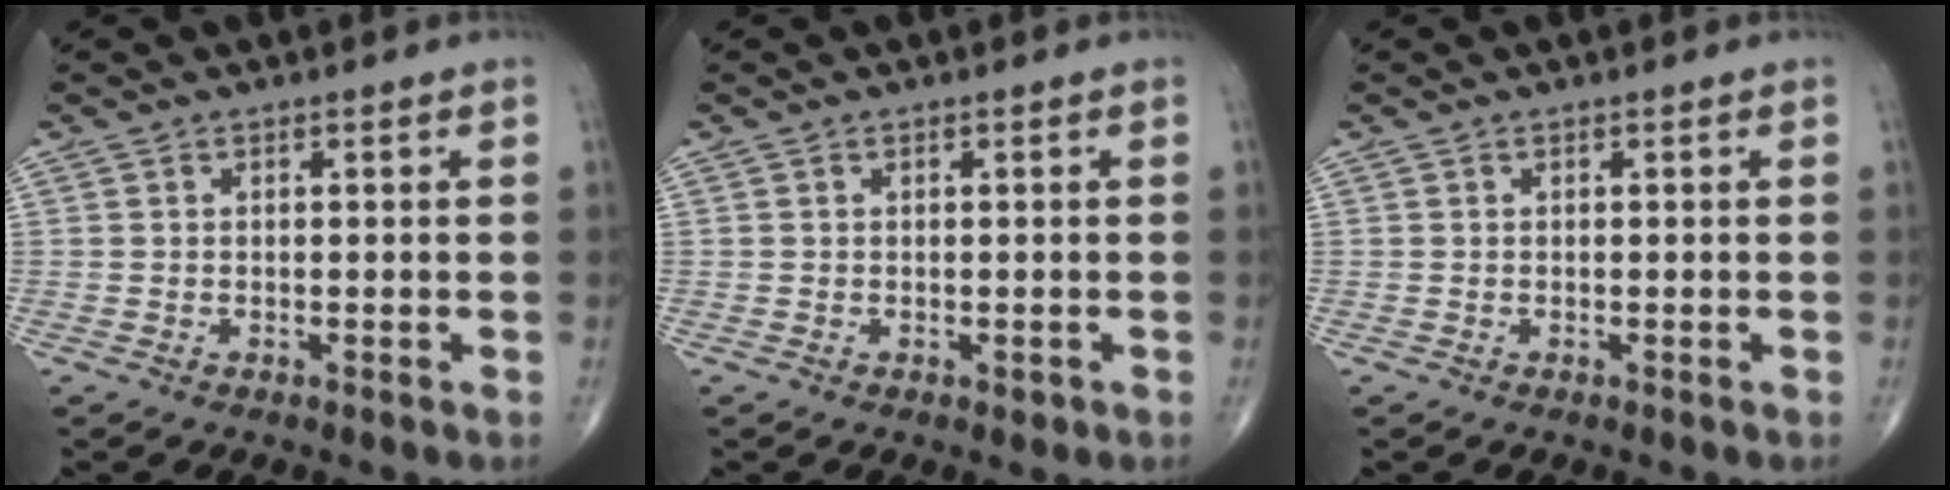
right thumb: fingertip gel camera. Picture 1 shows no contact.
{"total": 0.9, "force": [-0.2, 0.6, 0.6], "torque": [-0.006, -0.001, -0.001]}
{"total": 0.0}